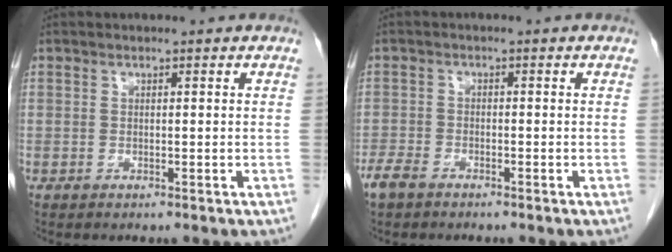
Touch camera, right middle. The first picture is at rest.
{"total": 3.1, "force": [-2.4, 1.2, 1.5], "torque": [-0.033, -0.002, -0.043]}